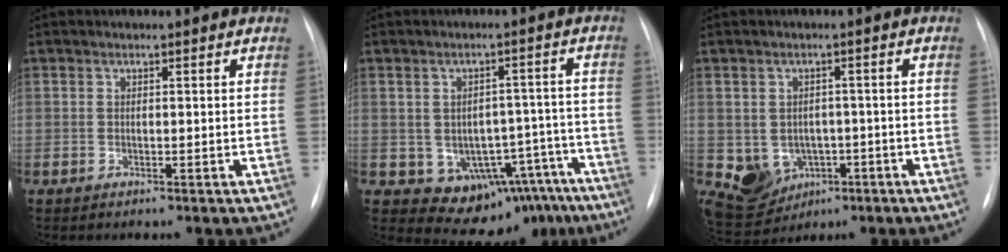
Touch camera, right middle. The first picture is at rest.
{"total": 12.1, "force": [-7.1, 8.1, 5.6], "torque": [-0.035, 0.040, -0.086]}
{"total": 7.4, "force": [-2.1, 6.4, 3.1], "torque": [-0.059, 0.014, -0.015]}